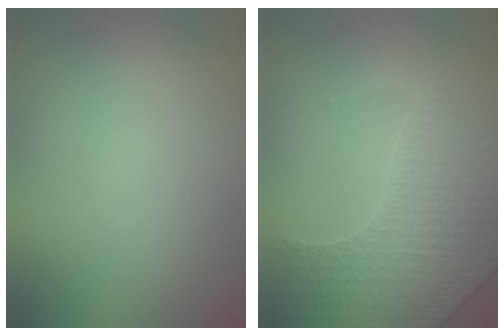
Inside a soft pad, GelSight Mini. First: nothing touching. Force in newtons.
{"total": 5.8, "press": 4.9, "slide": 3.0}